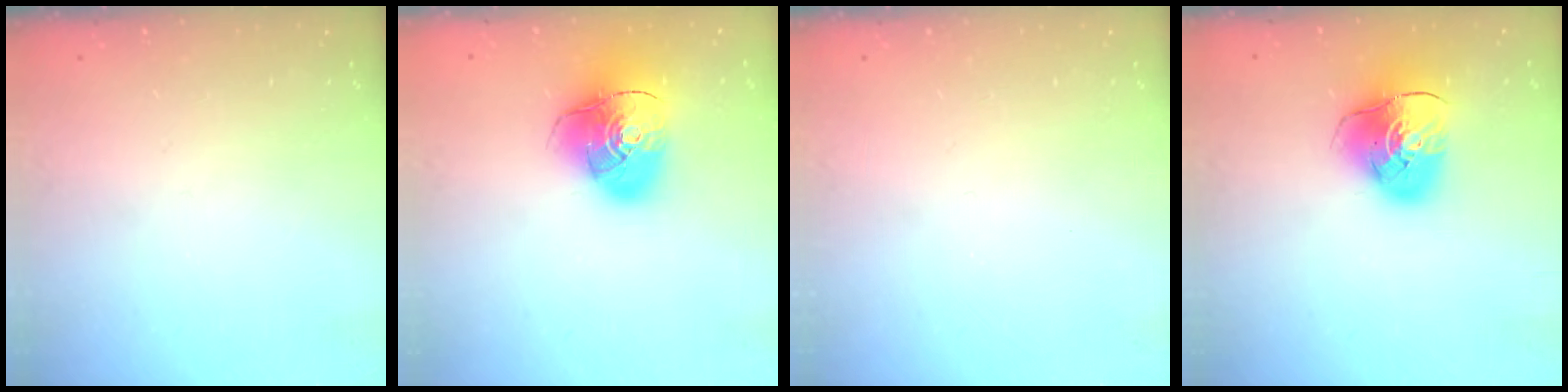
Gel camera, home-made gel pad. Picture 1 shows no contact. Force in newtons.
{"total": 15.6, "press": 15.4, "slide": 2.4}
{"total": 0.0}
{"total": 10.6, "press": 10.5, "slide": 1.2}